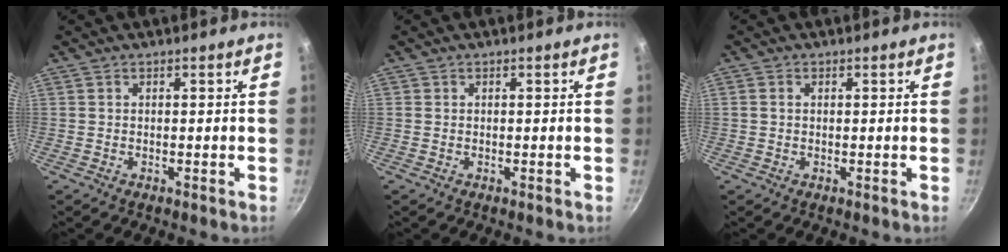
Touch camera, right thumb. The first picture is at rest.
{"total": 0.0}
{"total": 1.1, "force": [0.1, 0.8, 0.6], "torque": [-0.011, 0.004, 0.001]}